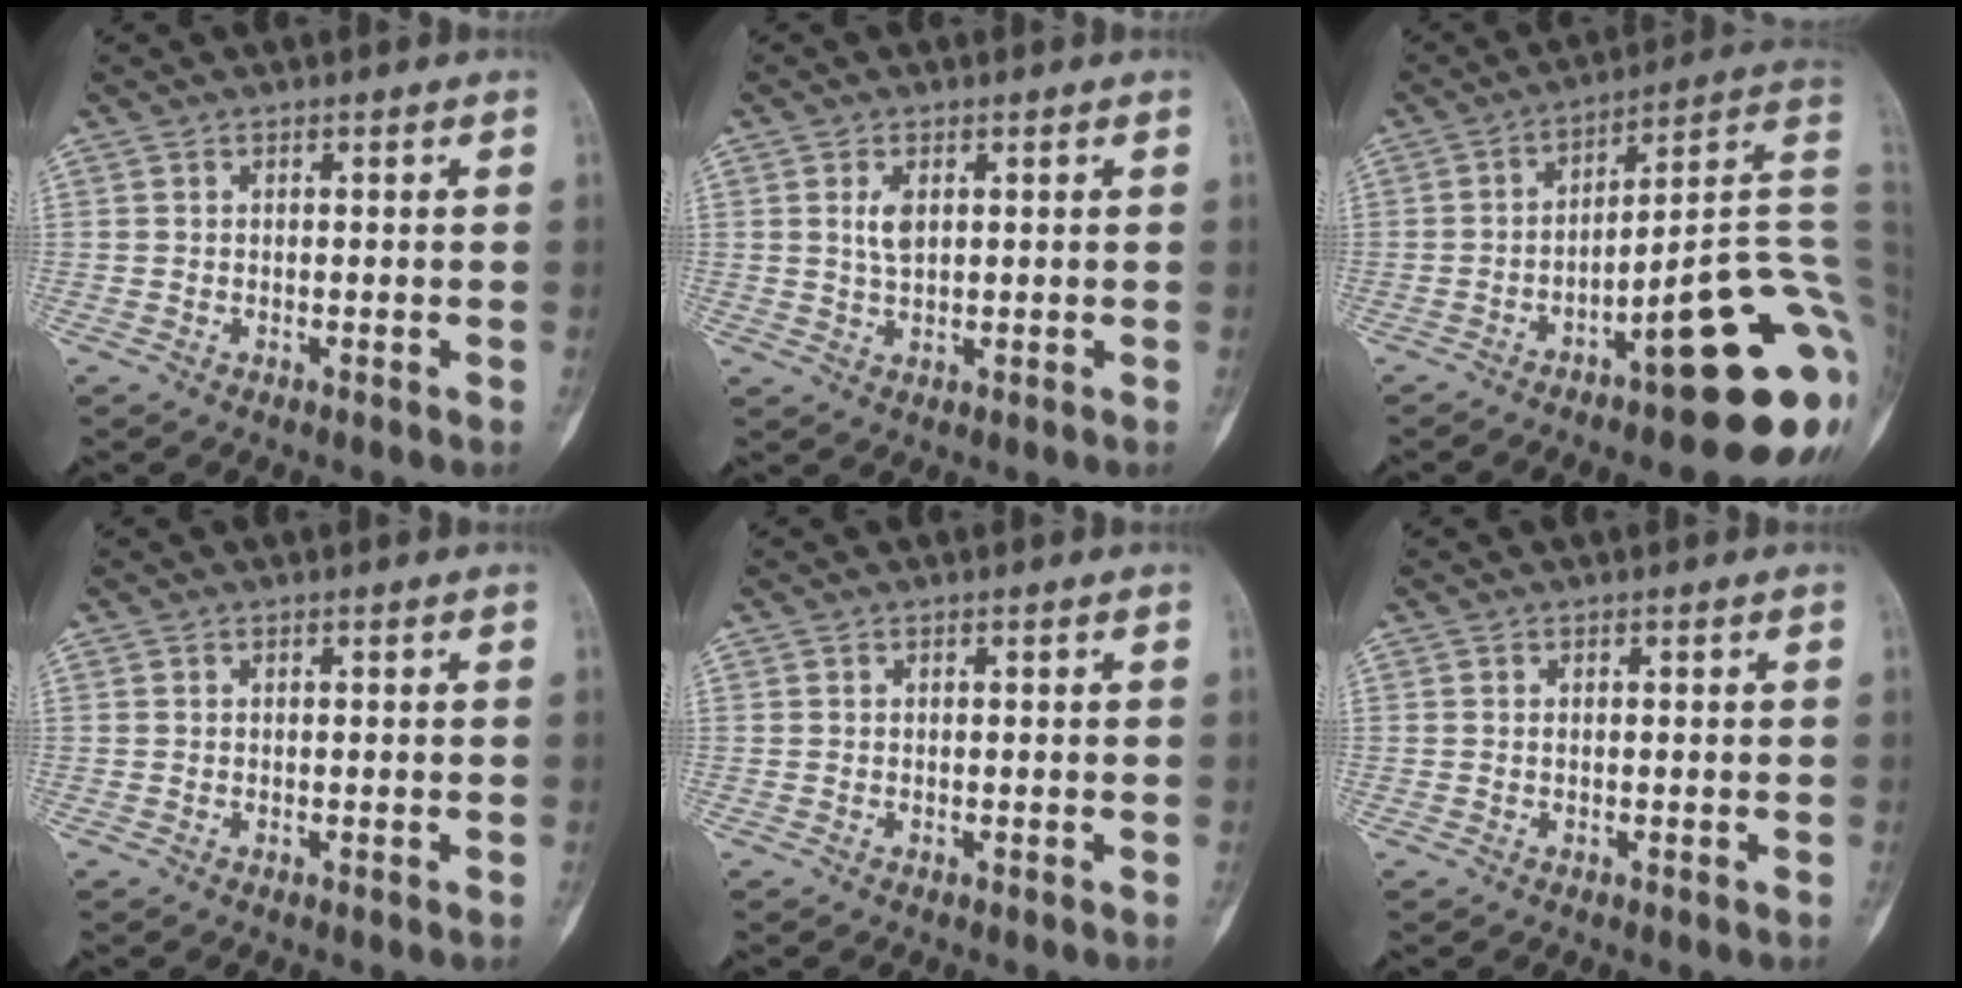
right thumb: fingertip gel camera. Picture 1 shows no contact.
{"total": 3.4, "force": [1.0, 1.7, 2.7], "torque": [-0.051, -0.006, 0.021]}
{"total": 22.1, "force": [-7.5, 4.9, 20.2], "torque": [-0.195, 0.059, -0.097]}
{"total": 0.0}
{"total": 0.0}
{"total": 0.0}